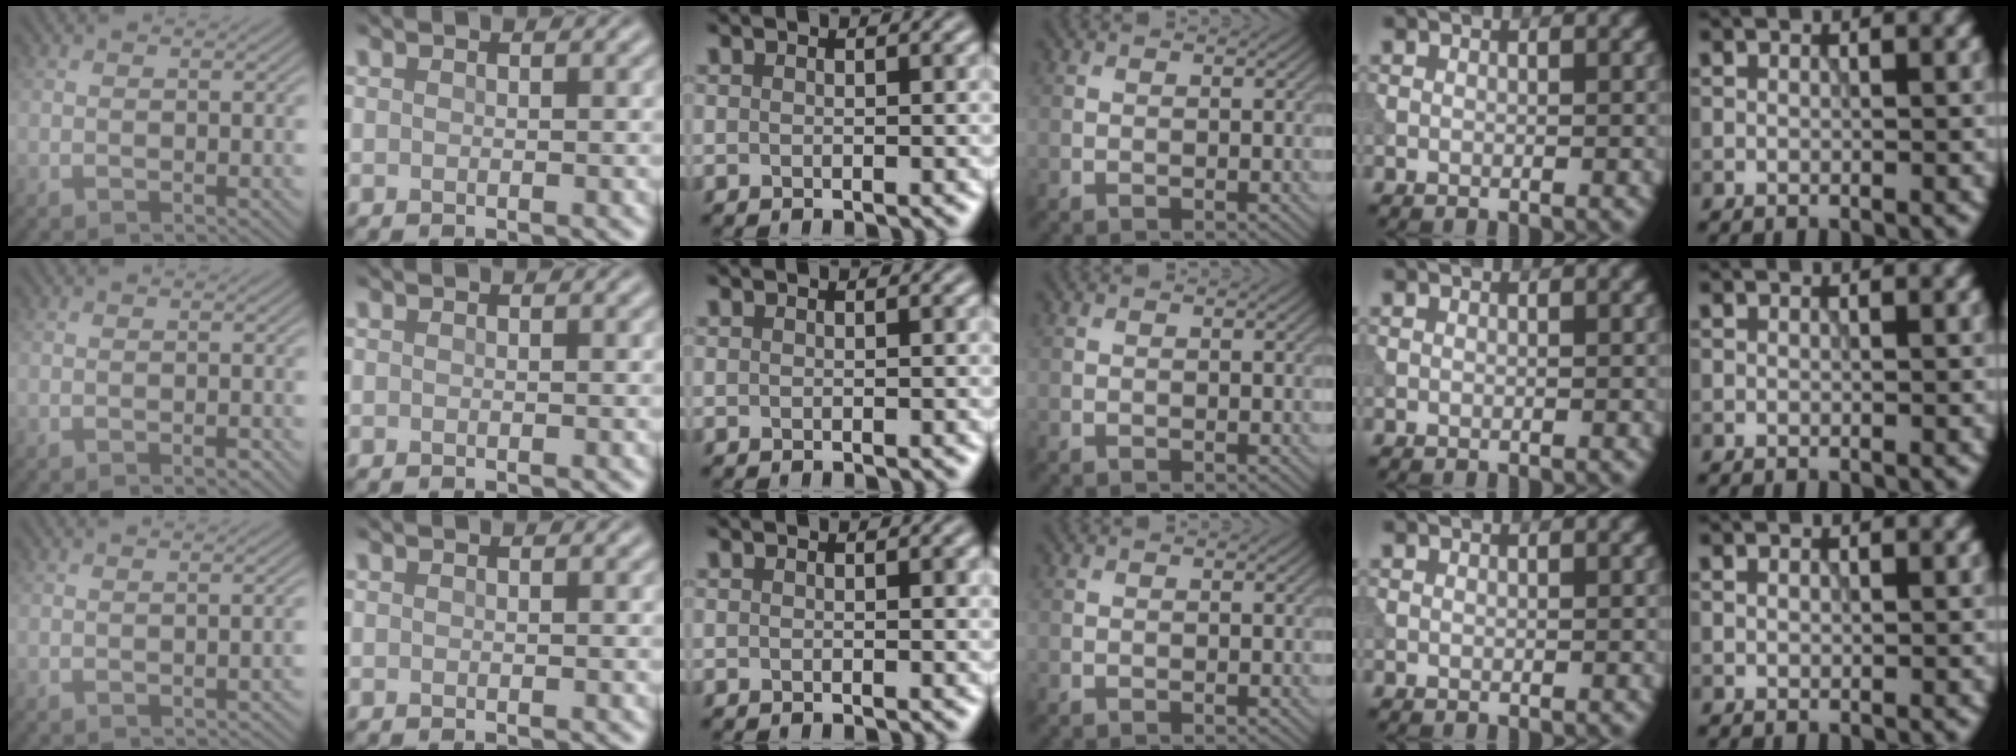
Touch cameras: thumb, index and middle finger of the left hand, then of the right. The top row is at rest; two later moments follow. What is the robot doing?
{"motion": "dispense", "object": "syringe"}